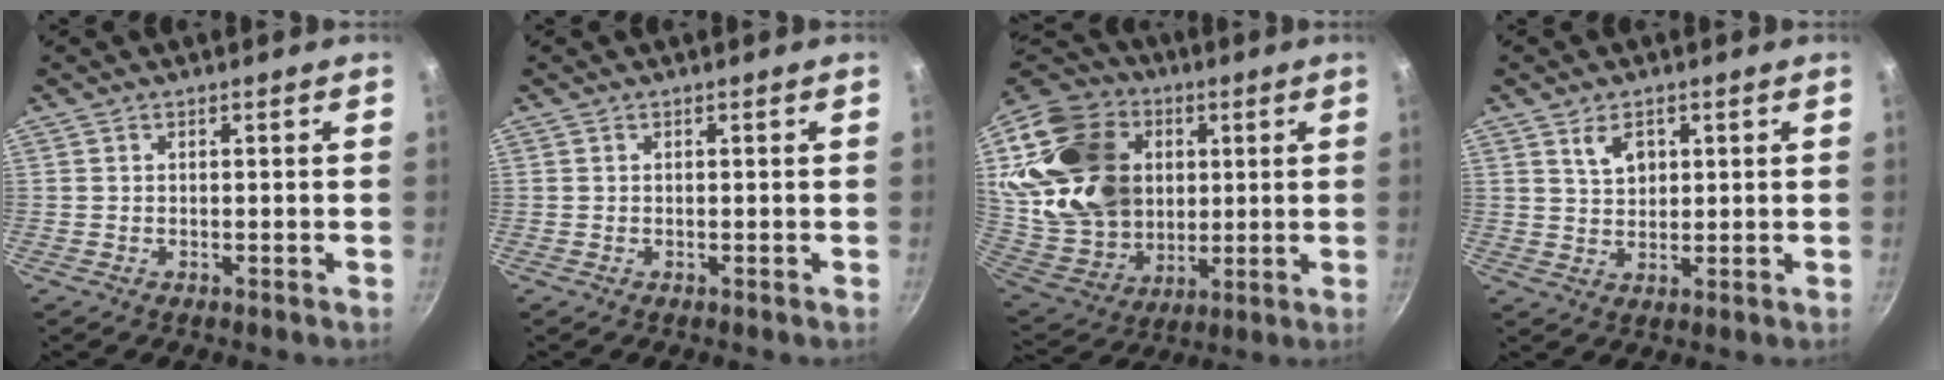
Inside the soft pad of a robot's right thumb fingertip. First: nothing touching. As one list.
[{"total": 0.0}, {"total": 28.3, "force": [6.3, 22.0, 16.7], "torque": [-0.292, -0.003, 0.132]}, {"total": 4.4, "force": [2.1, 2.9, 2.6], "torque": [-0.026, -0.011, 0.040]}]